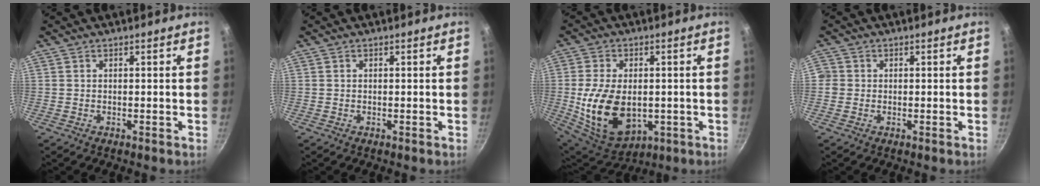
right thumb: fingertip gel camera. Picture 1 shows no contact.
{"total": 0.0}
{"total": 16.0, "force": [-1.4, 10.4, 12.1], "torque": [-0.211, -0.010, -0.004]}
{"total": 2.1, "force": [-0.3, 2.0, 0.5], "torque": [0.002, 0.006, -0.009]}